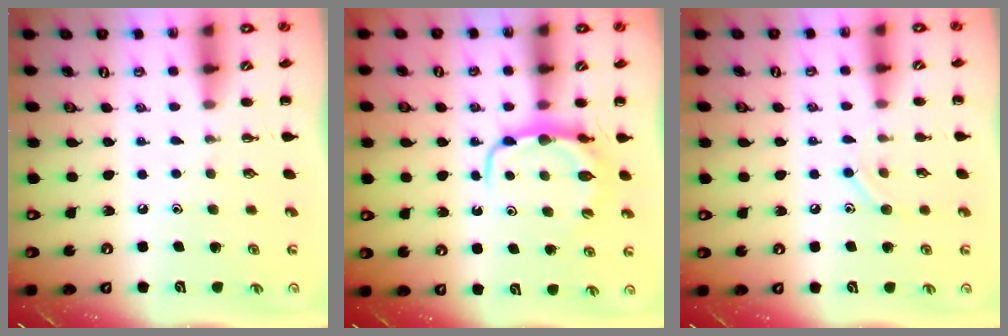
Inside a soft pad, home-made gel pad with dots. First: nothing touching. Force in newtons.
{"total": 7.7, "press": 7.6, "slide": 1.2}
{"total": 7.2, "press": 7.1, "slide": 1.4}